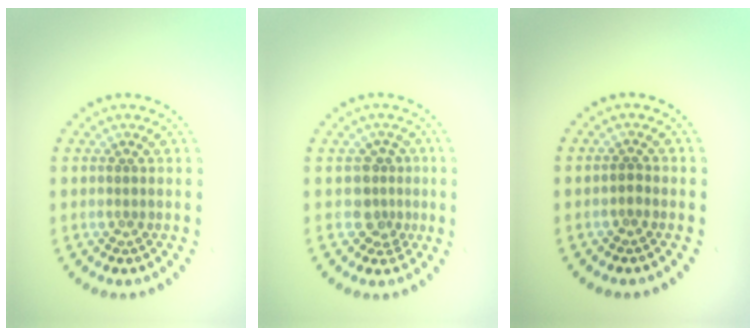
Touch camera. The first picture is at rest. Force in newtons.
{"total": 2.3, "press": 1.8, "slide": 1.4}
{"total": 0.7, "press": 0.6, "slide": 0.2}